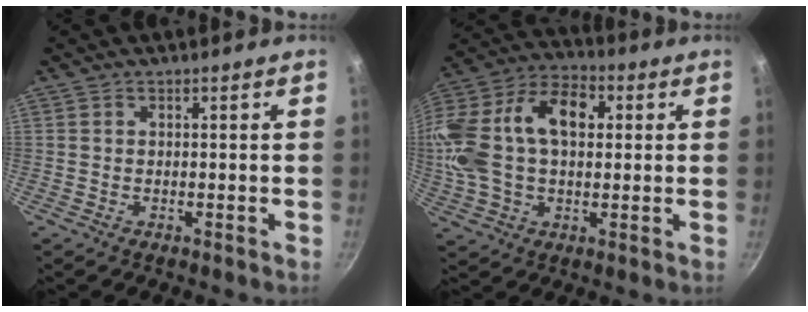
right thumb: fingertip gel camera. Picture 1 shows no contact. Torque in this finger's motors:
{"motor_torque": [1.43, 3.58, 1.14, -0.68, 0.74]}